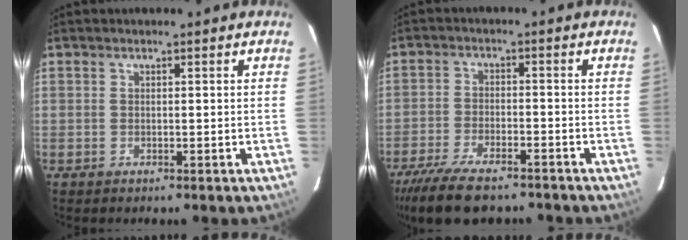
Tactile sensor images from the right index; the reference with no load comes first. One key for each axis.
{"total": 13.4, "fx": -10.8, "fy": 4.1, "fz": 6.8, "tx": -0.155, "ty": -0.033, "tz": -0.183}